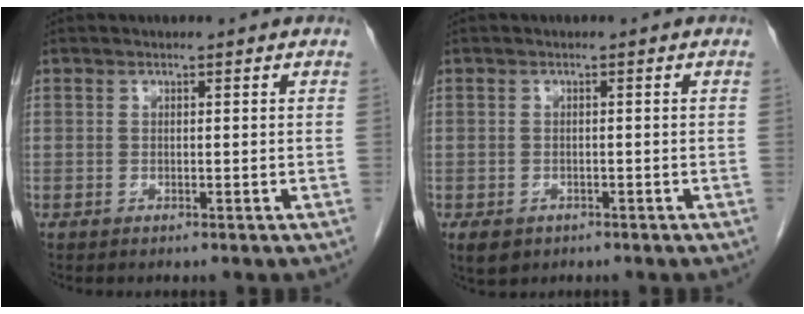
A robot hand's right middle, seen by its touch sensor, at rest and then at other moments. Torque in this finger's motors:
{"motor_torque": [0.54, -0.31, -0.02, 0.01]}